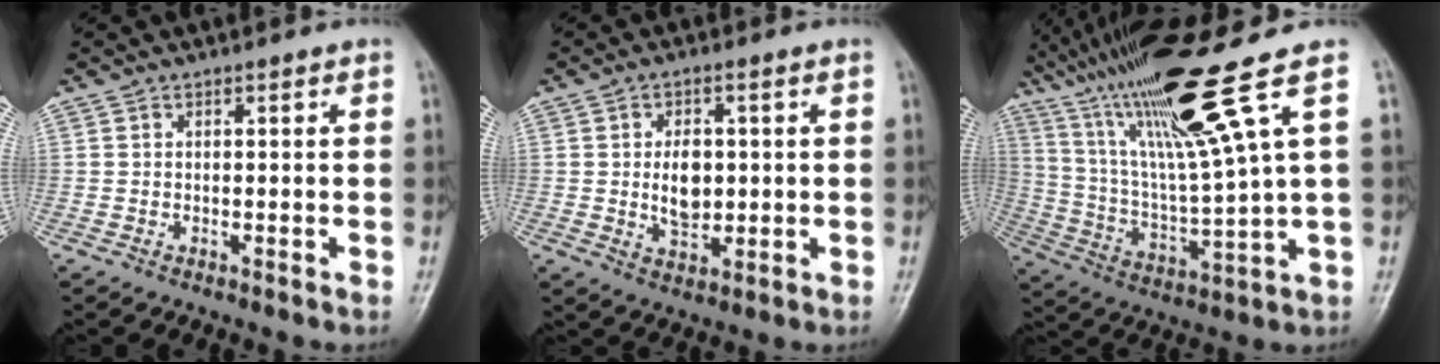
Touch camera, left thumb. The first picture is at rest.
{"total": 6.4, "force": [0.4, 3.8, 5.1], "torque": [-0.074, -0.005, 0.010]}
{"total": 19.2, "force": [11.4, -0.7, 15.5], "torque": [-0.275, -0.045, 0.208]}